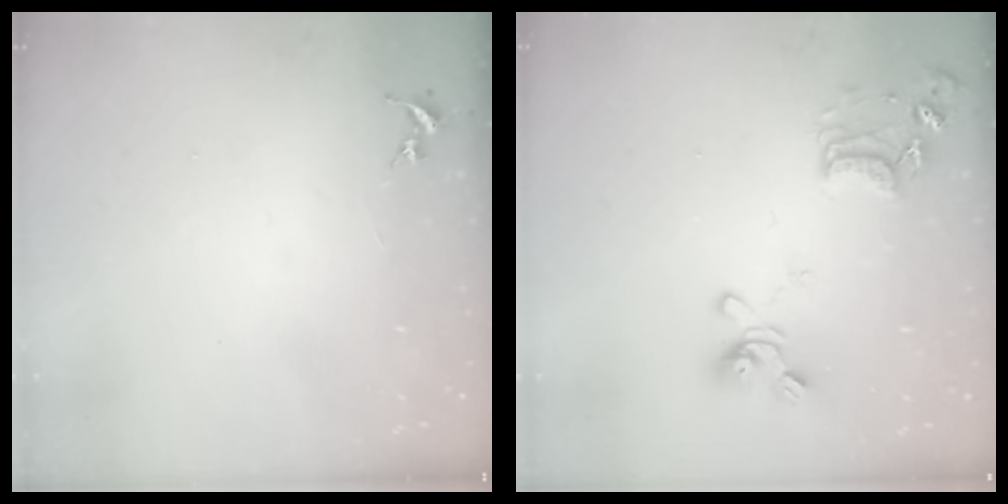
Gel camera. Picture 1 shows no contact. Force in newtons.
{"total": 14.6, "press": 14.6, "slide": 1.4}